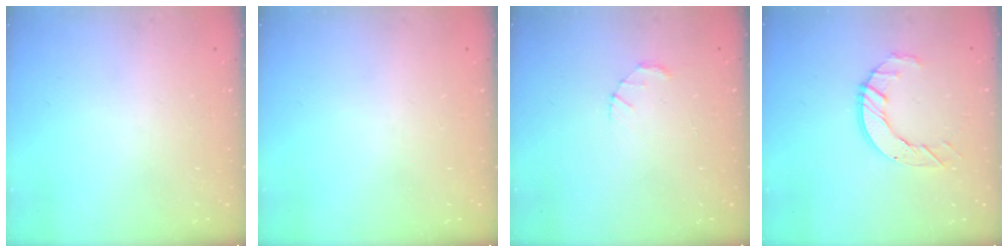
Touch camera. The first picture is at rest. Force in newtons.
{"total": 0.0}
{"total": 1.5, "press": 1.5, "slide": 0.3}
{"total": 7.4, "press": 7.4, "slide": 0.5}